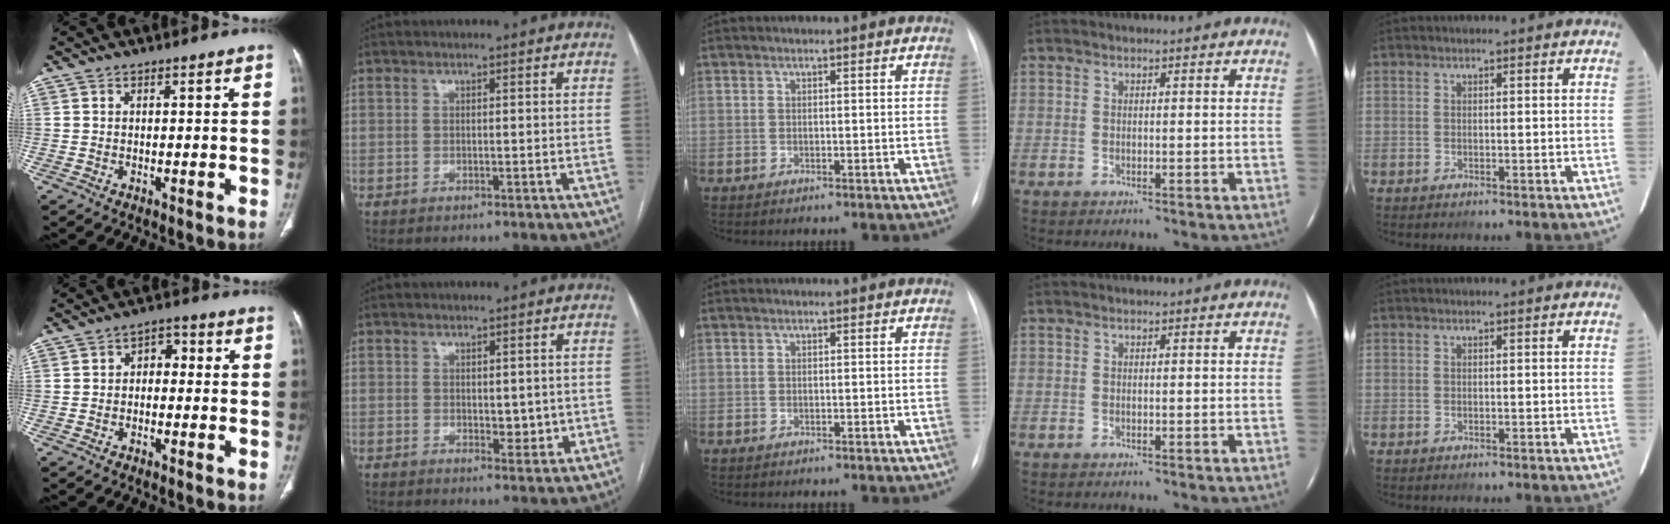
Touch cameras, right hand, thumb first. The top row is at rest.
{"thumb": {"total": 3.7, "force": [-0.2, 2.6, 2.6], "torque": [-0.020, 0.020, -0.015]}, "index": {"total": 3.3, "force": [0.0, 1.8, 2.7], "torque": [-0.032, -0.006, 0.007]}}